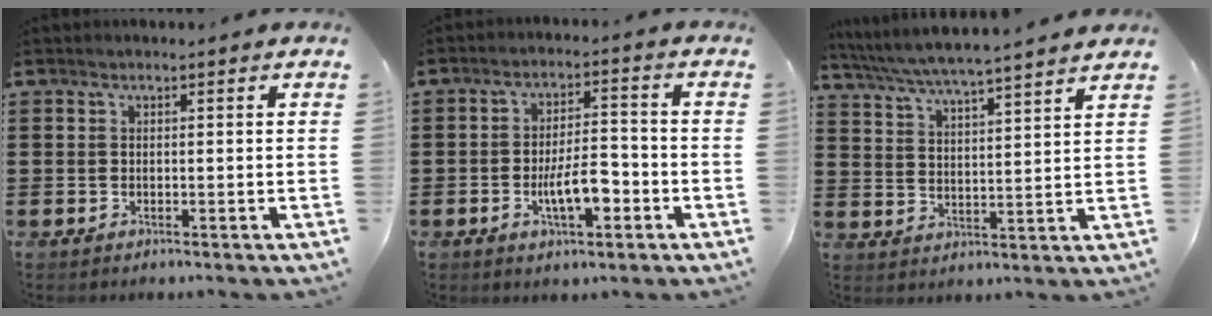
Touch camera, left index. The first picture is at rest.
{"total": 7.2, "force": [-2.6, 2.7, 6.2], "torque": [-0.114, -0.003, -0.053]}
{"total": 4.9, "force": [4.6, -0.6, 1.7], "torque": [-0.053, -0.032, 0.075]}